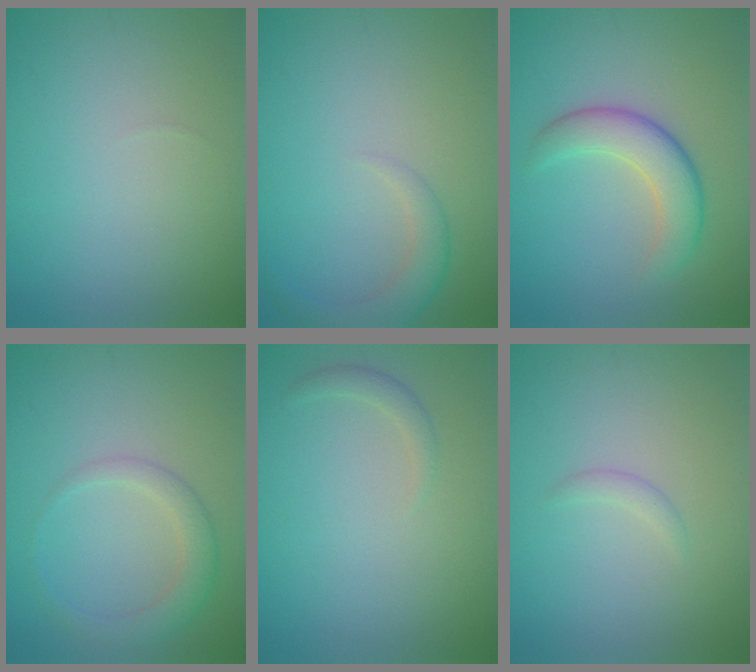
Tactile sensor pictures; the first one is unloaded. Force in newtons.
{"total": 2.6, "press": 2.5, "slide": 0.2}
{"total": 4.4, "press": 4.3, "slide": 0.3}
{"total": 2.8, "press": 2.8, "slide": 0.2}
{"total": 1.1, "press": 1.1, "slide": 0.0}
{"total": 0.9, "press": 0.9, "slide": 0.0}